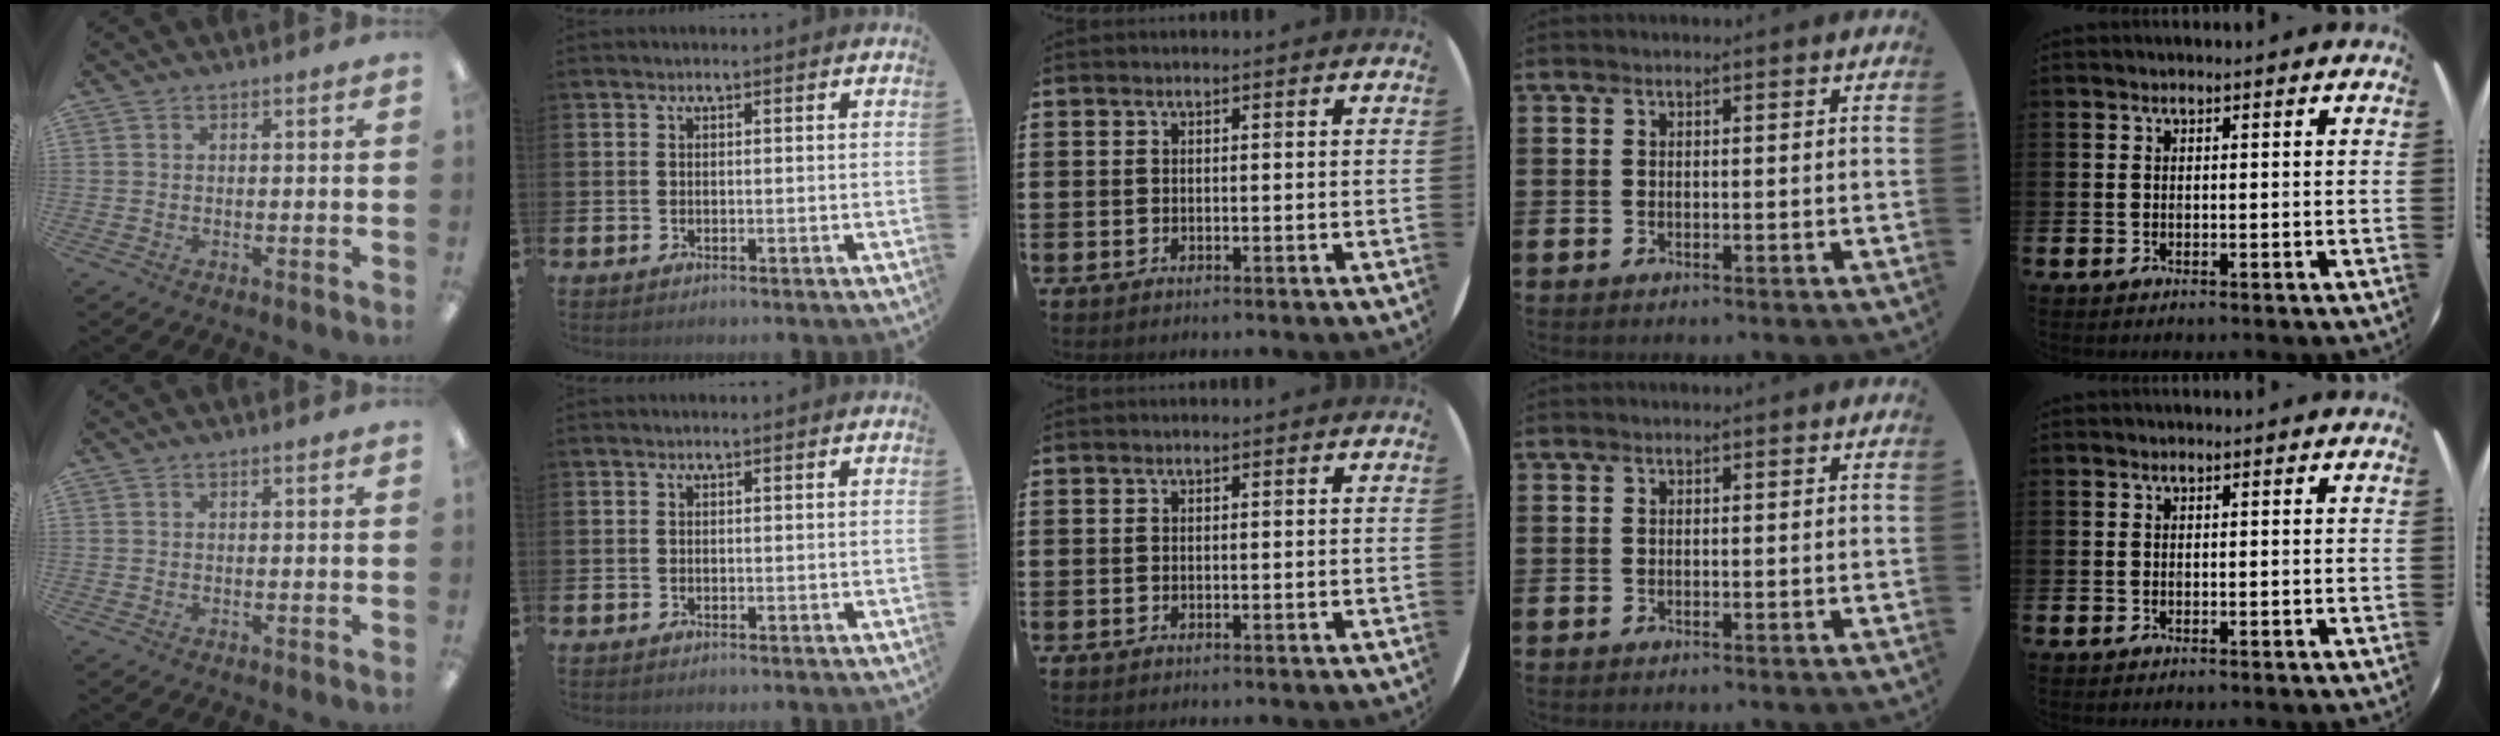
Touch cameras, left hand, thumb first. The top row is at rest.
{}